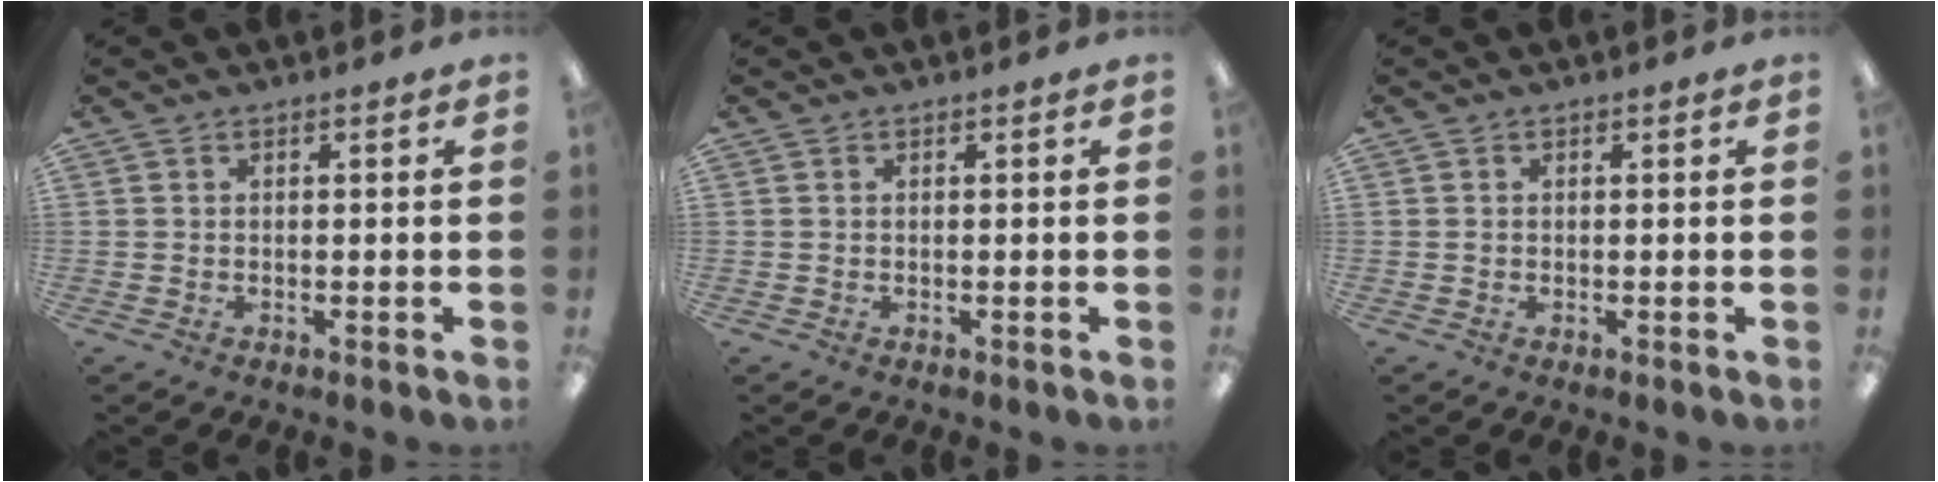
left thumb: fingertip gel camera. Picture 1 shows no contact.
{"total": 0.0}
{"total": 0.0}